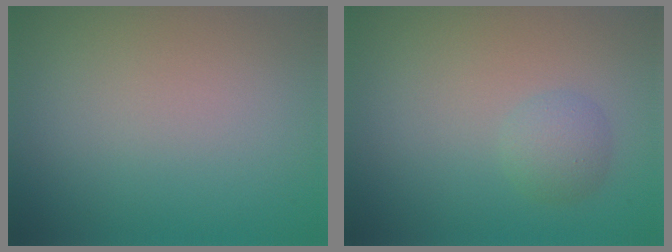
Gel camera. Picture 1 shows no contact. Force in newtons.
{"total": 1.8, "press": 1.8, "slide": 0.0}